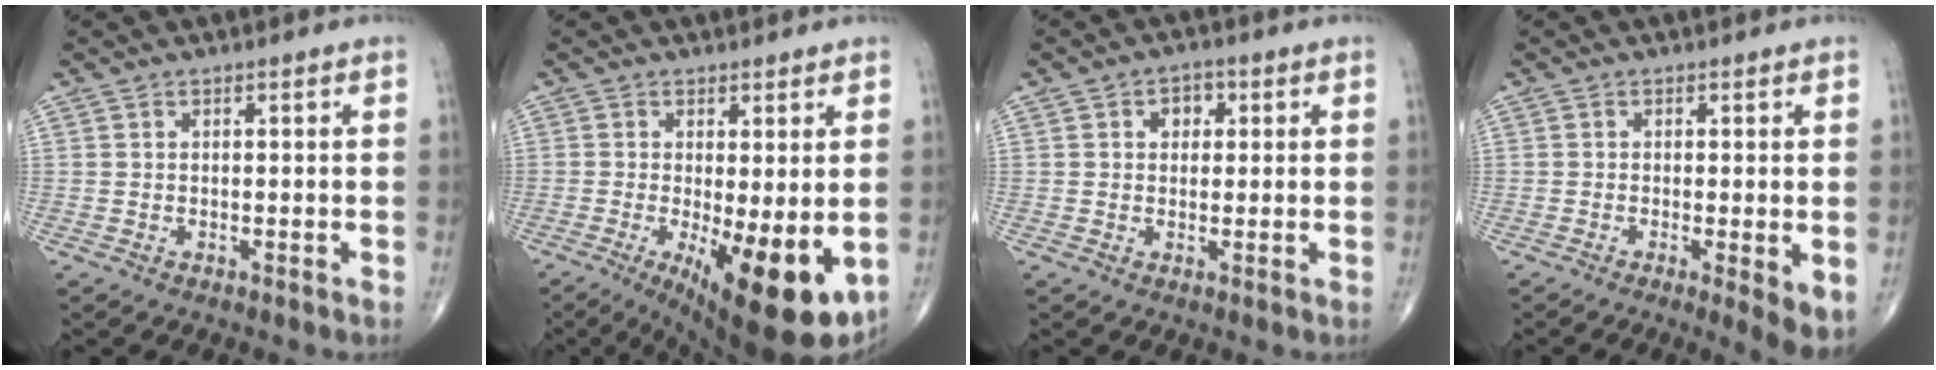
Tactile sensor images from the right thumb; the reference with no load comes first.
{"total": 14.1, "force": [-3.4, 4.5, 12.9], "torque": [-0.177, -0.028, -0.035]}
{"total": 3.5, "force": [0.9, 2.7, 2.0], "torque": [-0.007, 0.002, 0.009]}
{"total": 5.0, "force": [-1.2, 1.0, 4.7], "torque": [-0.078, -0.017, -0.022]}